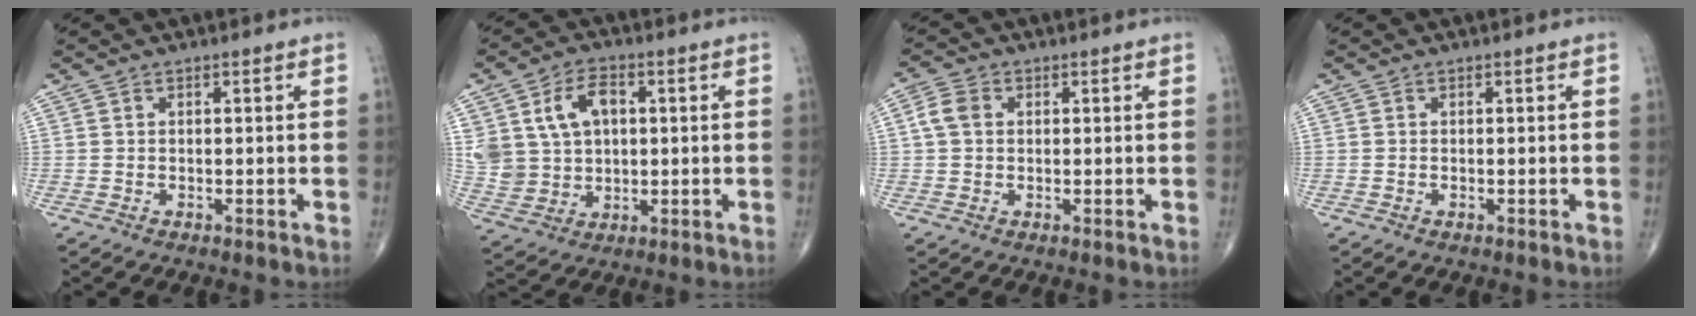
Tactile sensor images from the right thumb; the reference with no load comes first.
{"total": 12.3, "force": [3.2, 8.9, 7.8], "torque": [-0.128, 0.003, 0.068]}
{"total": 3.9, "force": [0.6, 3.0, 2.4], "torque": [-0.048, 0.011, 0.006]}
{"total": 0.0}